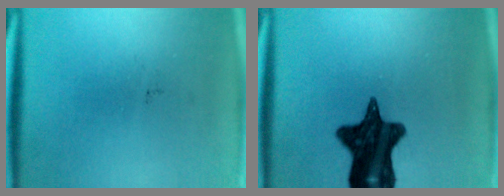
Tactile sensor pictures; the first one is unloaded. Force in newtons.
{"total": 14.2}